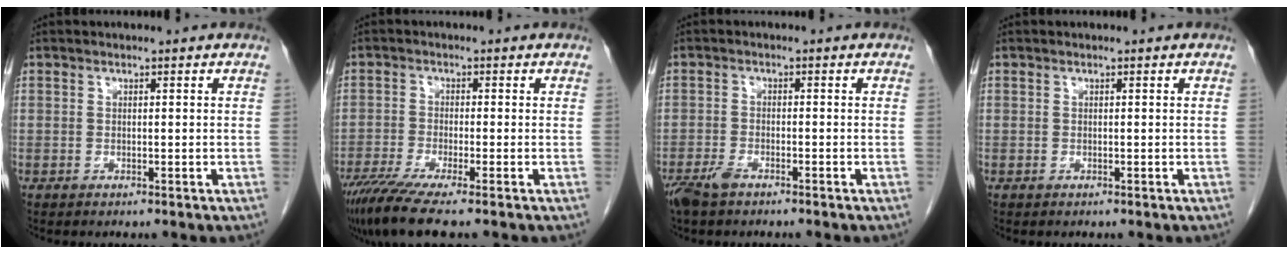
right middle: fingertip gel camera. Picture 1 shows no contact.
{"total": 7.9, "force": [-6.0, -0.2, 5.1], "torque": [-0.088, -0.022, -0.104]}
{"total": 3.8, "force": [-2.9, 1.0, 2.2], "torque": [-0.047, -0.006, -0.054]}
{"total": 0.0}